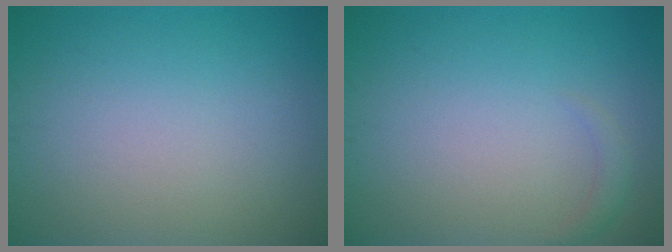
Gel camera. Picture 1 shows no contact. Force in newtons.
{"total": 0.9, "press": 0.9, "slide": 0.1}